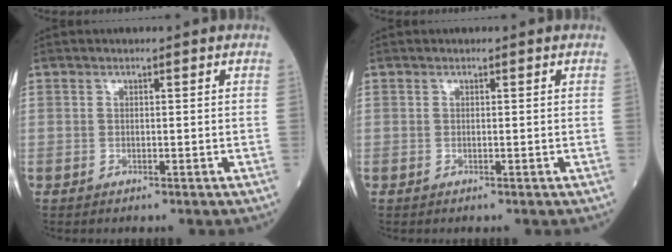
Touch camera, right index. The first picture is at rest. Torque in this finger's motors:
{"motor_torque": [0.02, -0.10, 0.04, 0.01]}